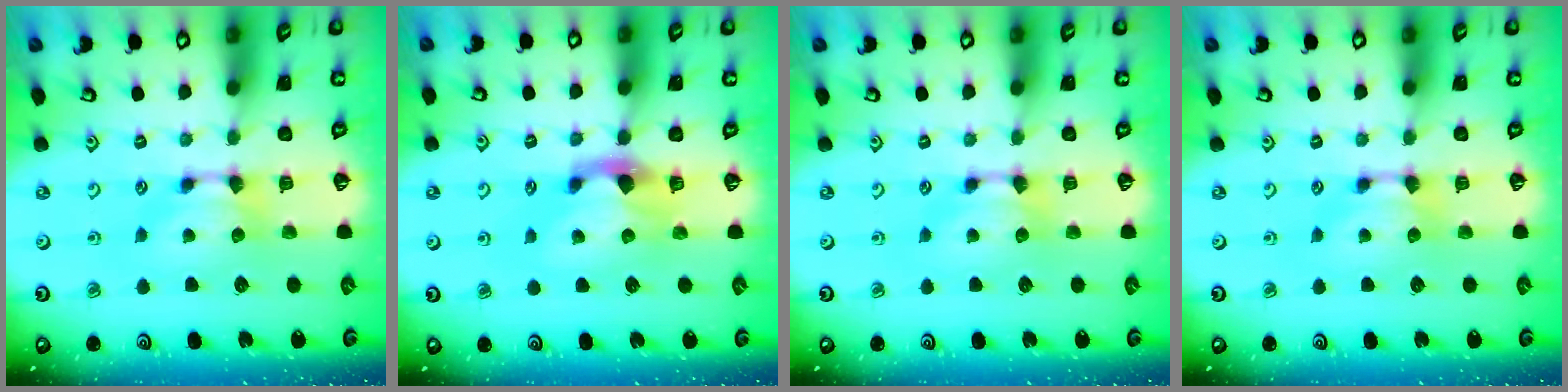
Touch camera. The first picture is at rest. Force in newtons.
{"total": 2.3, "press": 1.9, "slide": 1.2}
{"total": 0.0}
{"total": 0.0}